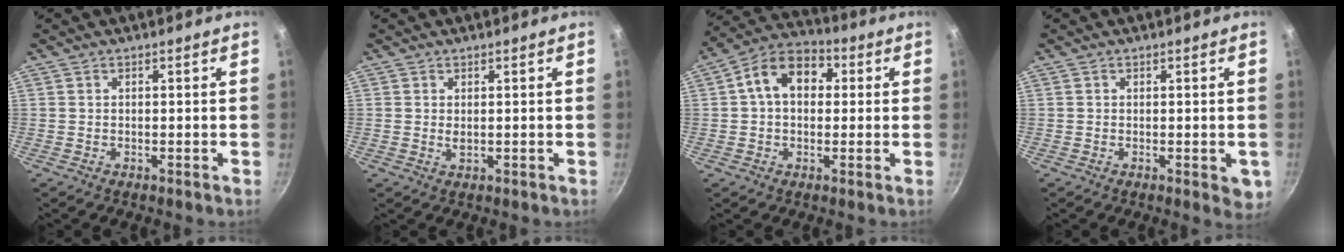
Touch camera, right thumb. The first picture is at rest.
{"total": 1.1, "force": [0.2, 0.6, 0.9], "torque": [-0.016, -0.001, 0.004]}
{"total": 11.3, "force": [2.0, 8.1, 7.7], "torque": [-0.093, 0.028, 0.012]}
{"total": 3.5, "force": [-0.7, 1.7, 3.0], "torque": [-0.029, -0.005, -0.009]}